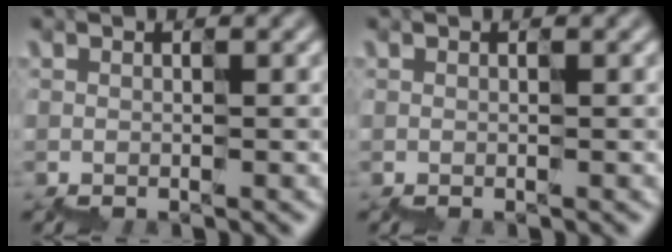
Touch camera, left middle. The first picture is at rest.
{"total": 0.0}